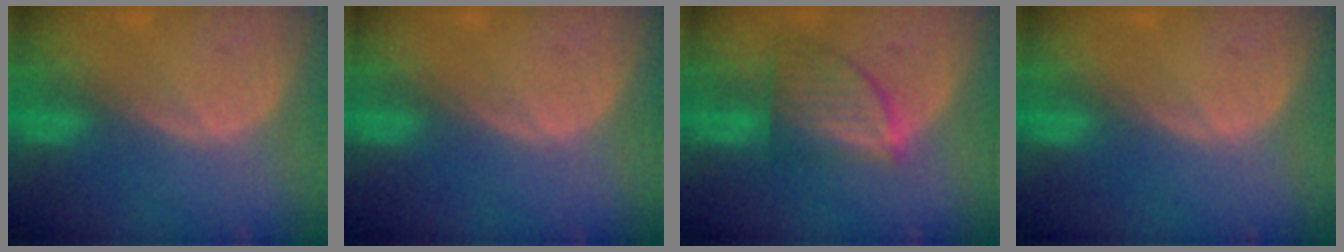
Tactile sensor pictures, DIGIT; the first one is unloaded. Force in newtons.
{"total": 0.0}
{"total": 7.4, "press": 6.8, "slide": 2.9}
{"total": 0.0}